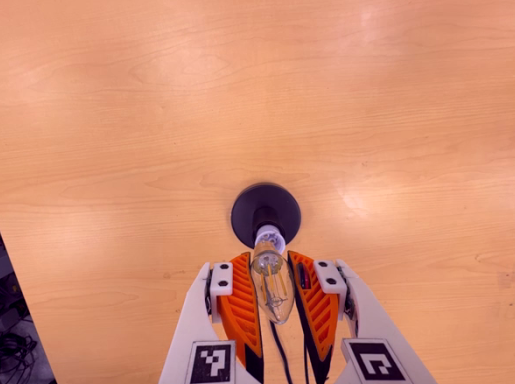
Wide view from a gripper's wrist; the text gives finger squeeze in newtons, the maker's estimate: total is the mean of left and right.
{"total": 18.8, "left": 20.8, "right": 16.8}